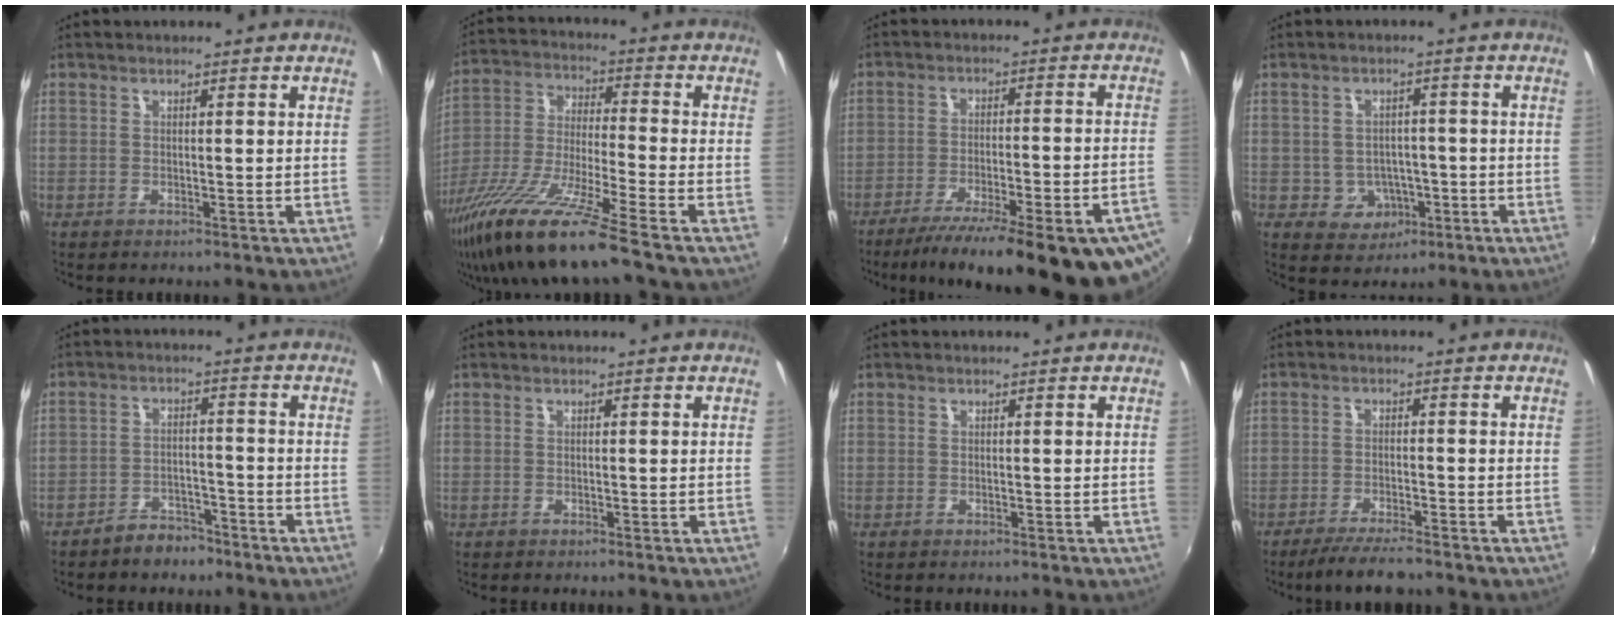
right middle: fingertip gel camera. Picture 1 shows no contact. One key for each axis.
{"total": 16.6, "fx": -12.0, "fy": 0.2, "fz": 11.5, "tx": -0.232, "ty": -0.038, "tz": -0.223}
{"total": 25.1, "fx": -18.5, "fy": 3.5, "fz": 16.6, "tx": -0.252, "ty": -0.053, "tz": -0.256}
{"total": 5.9, "fx": -1.8, "fy": 5.4, "fz": 1.7, "tx": -0.046, "ty": 0.011, "tz": -0.008}
{"total": 5.3, "fx": -4.4, "fy": 2.4, "fz": 1.6, "tx": -0.042, "ty": 0.015, "tz": -0.063}
{"total": 0.0}
{"total": 0.0}
{"total": 6.4, "fx": -5.5, "fy": 0.7, "fz": 3.1, "tx": -0.075, "ty": -0.013, "tz": -0.095}